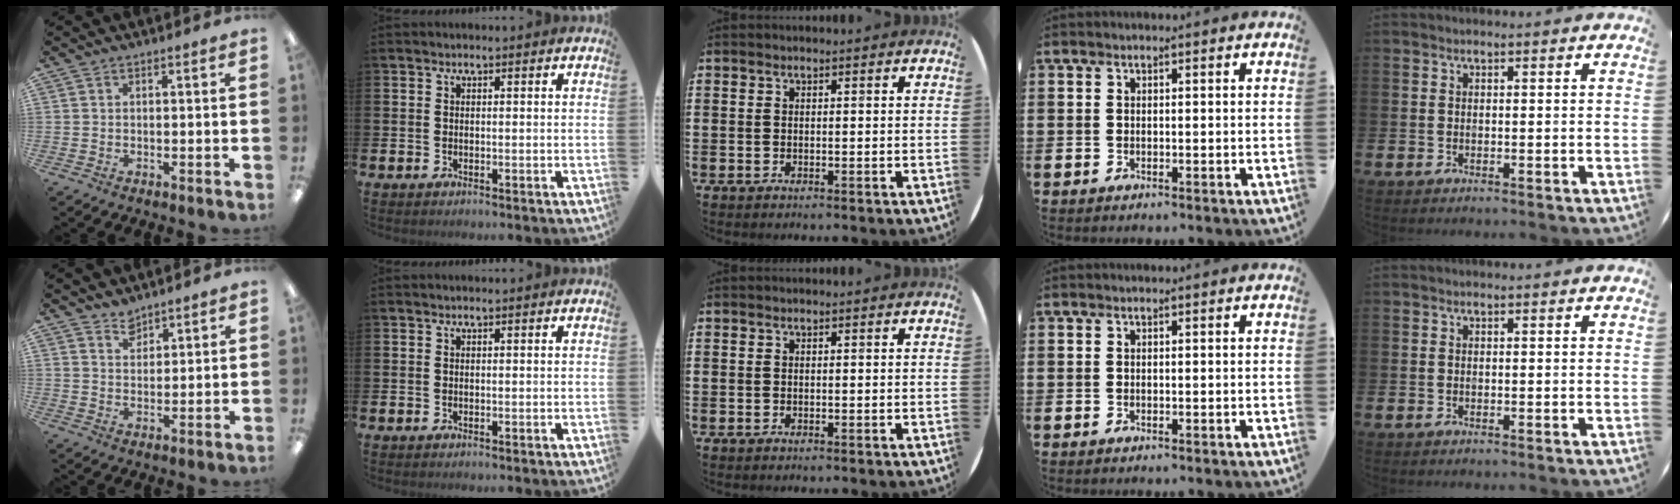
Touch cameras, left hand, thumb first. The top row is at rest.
{"thumb": {"total": 3.7, "force": [3.4, 1.4, 0.3], "torque": [-0.004, -0.020, 0.065]}}